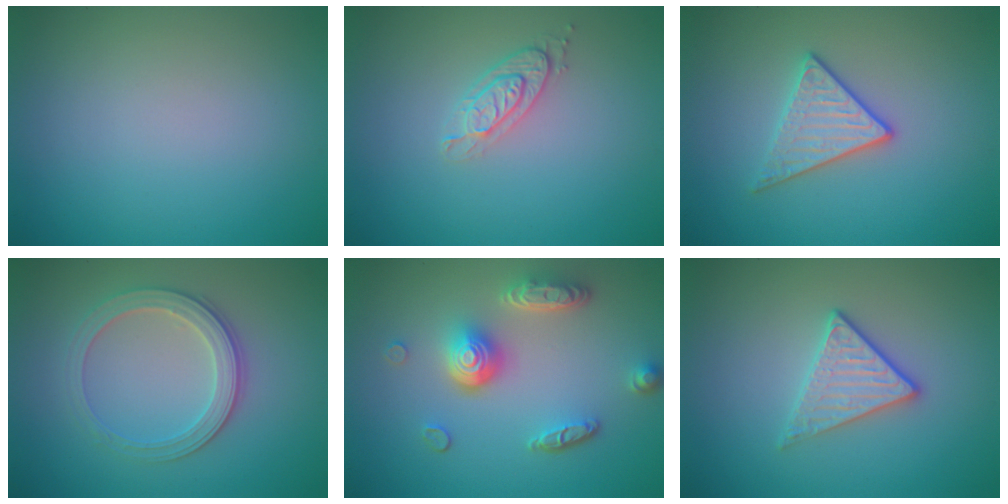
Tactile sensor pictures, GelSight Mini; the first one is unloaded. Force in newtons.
{"total": 2.1, "press": 1.9, "slide": 0.9}
{"total": 2.8, "press": 2.6, "slide": 1.0}
{"total": 3.3, "press": 3.1, "slide": 1.2}
{"total": 5.2, "press": 3.8, "slide": 3.6}
{"total": 2.7, "press": 2.4, "slide": 1.2}